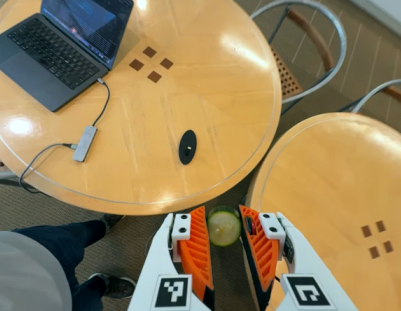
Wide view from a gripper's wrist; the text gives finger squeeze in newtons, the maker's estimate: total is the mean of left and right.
{"total": 7.8, "left": 8.0, "right": 7.6}